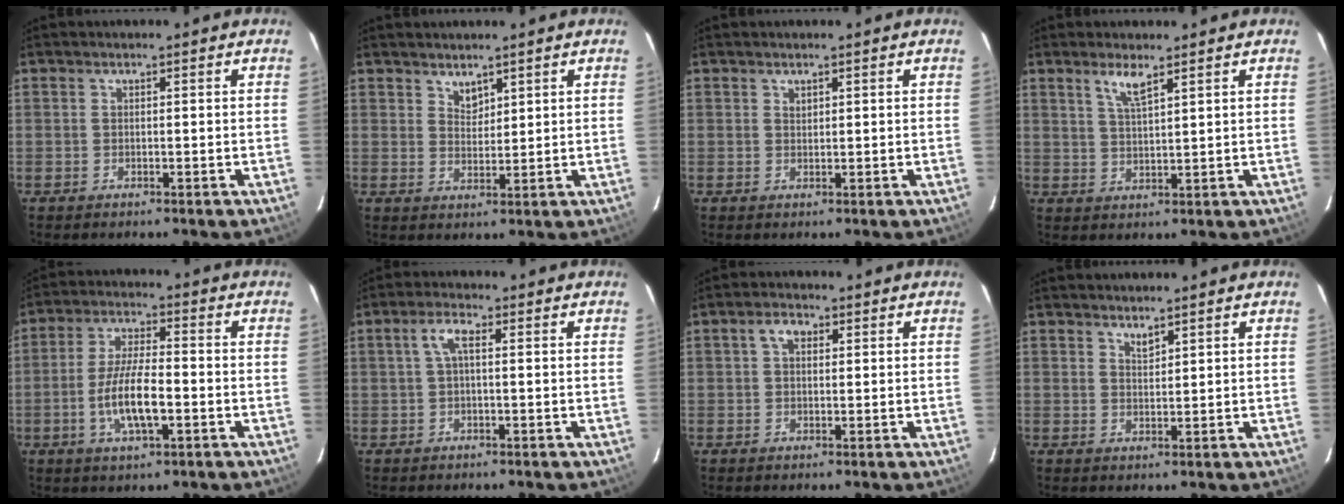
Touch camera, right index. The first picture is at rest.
{"total": 2.5, "force": [2.2, 1.1, 0.6], "torque": [-0.006, 0.000, 0.040]}
{"total": 0.8, "force": [0.6, 0.5, 0.2], "torque": [-0.002, 0.001, 0.012]}
{"total": 3.6, "force": [2.6, 0.5, 2.5], "torque": [-0.050, -0.001, 0.051]}
{"total": 9.5, "force": [-2.7, 2.8, 8.7], "torque": [-0.173, -0.004, -0.050]}
{"total": 3.0, "force": [0.4, 0.9, 2.8], "torque": [-0.059, 0.009, 0.008]}
{"total": 2.7, "force": [0.9, 1.9, 1.8], "torque": [-0.031, 0.011, 0.015]}
{"total": 1.6, "force": [1.5, 0.3, 0.5], "torque": [-0.007, 0.000, 0.027]}